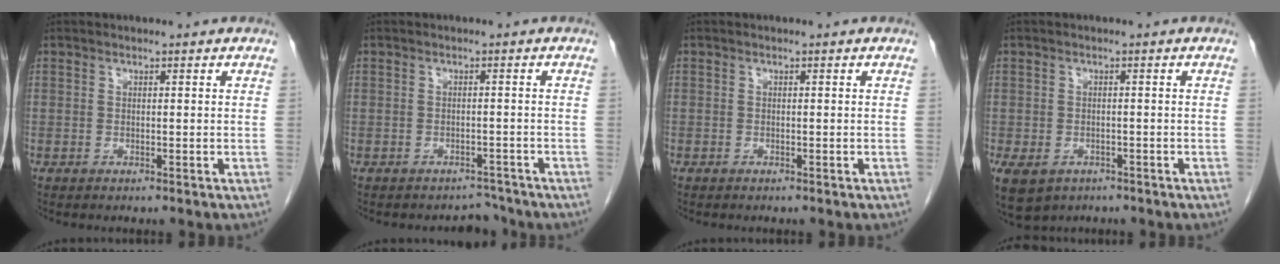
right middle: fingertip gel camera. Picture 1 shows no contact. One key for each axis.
{"total": 2.5, "fx": -2.2, "fy": 0.8, "fz": -0.6, "tx": 0.011, "ty": 0.001, "tz": -0.030}
{"total": 0.0}
{"total": 9.9, "fx": -5.5, "fy": 7.0, "fz": 4.2, "tx": -0.117, "ty": -0.009, "tz": -0.074}